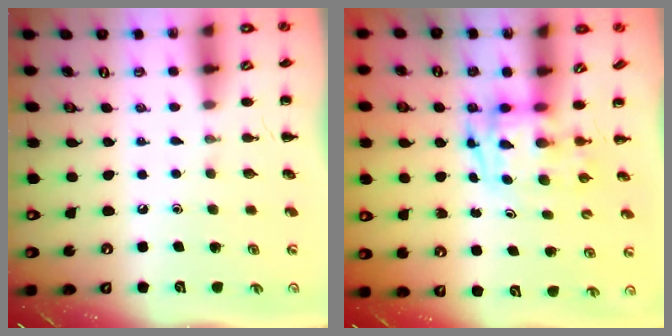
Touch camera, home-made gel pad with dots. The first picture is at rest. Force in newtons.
{"total": 3.2, "press": 3.2, "slide": 0.6}